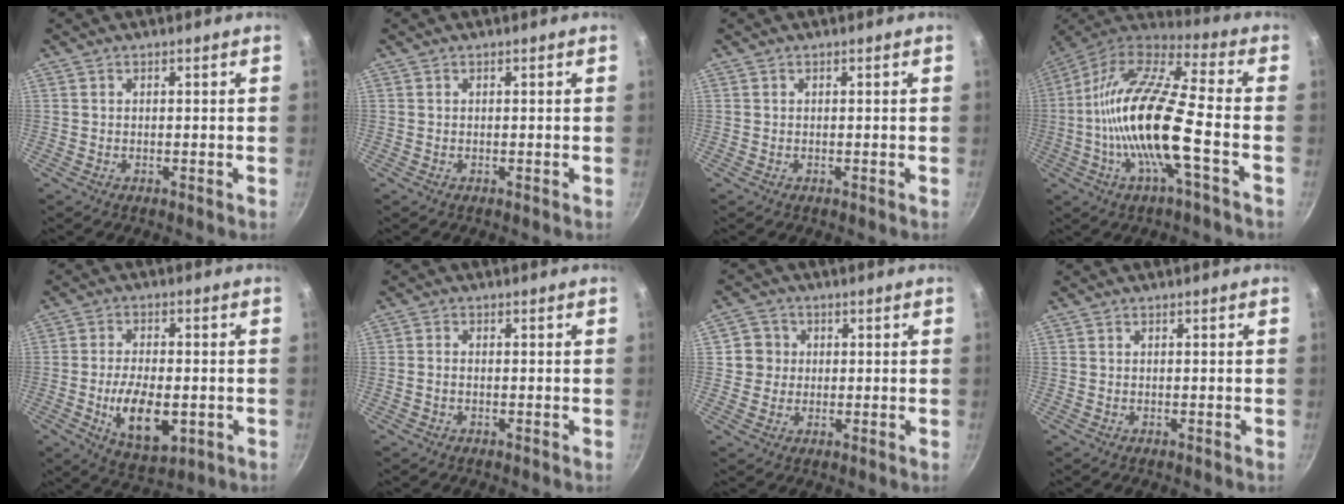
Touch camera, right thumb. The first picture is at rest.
{"total": 0.0}
{"total": 0.0}
{"total": 20.7, "force": [-4.3, 5.4, 19.5], "torque": [-0.363, 0.038, -0.100]}
{"total": 11.7, "force": [-2.6, 6.0, 9.7], "torque": [-0.156, 0.003, -0.034]}
{"total": 1.3, "force": [-0.4, 0.8, 0.9], "torque": [-0.019, 0.010, -0.009]}
{"total": 4.7, "force": [0.6, 4.6, 0.8], "torque": [0.022, 0.006, 0.003]}
{"total": 0.0}